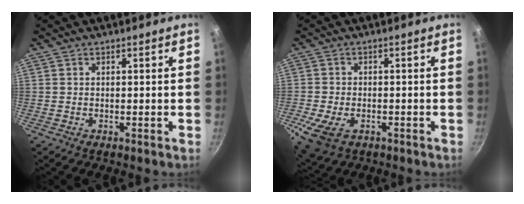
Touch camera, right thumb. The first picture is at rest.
{"total": 8.1, "force": [-3.0, 5.2, 5.4], "torque": [-0.109, -0.004, -0.053]}